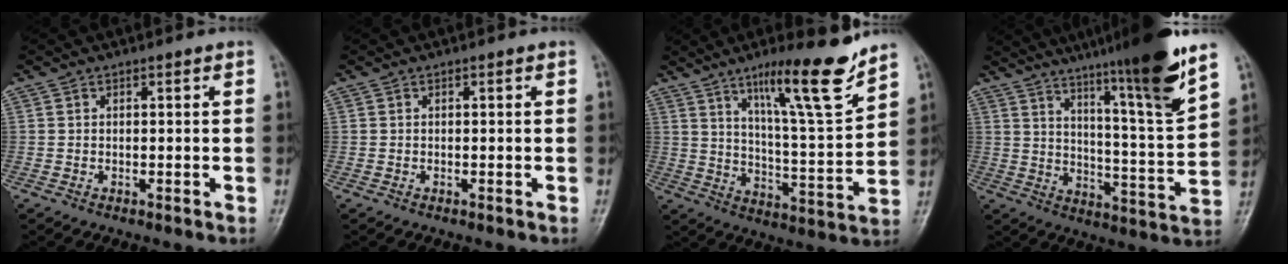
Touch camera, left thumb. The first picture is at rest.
{"total": 0.0}
{"total": 16.3, "force": [11.0, 1.8, 11.8], "torque": [-0.172, -0.070, 0.181]}
{"total": 19.6, "force": [13.6, 0.5, 14.1], "torque": [-0.195, -0.068, 0.206]}